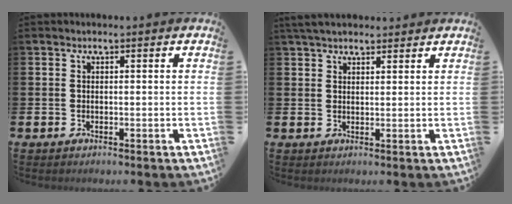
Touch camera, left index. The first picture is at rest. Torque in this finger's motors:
{"motor_torque": [0.98, -1.16, -0.14, 0.14]}